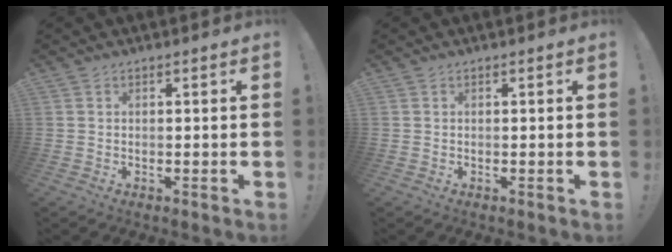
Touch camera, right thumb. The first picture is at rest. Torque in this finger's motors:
{"motor_torque": [0.00, 0.01, -0.02, 0.00, 0.00]}